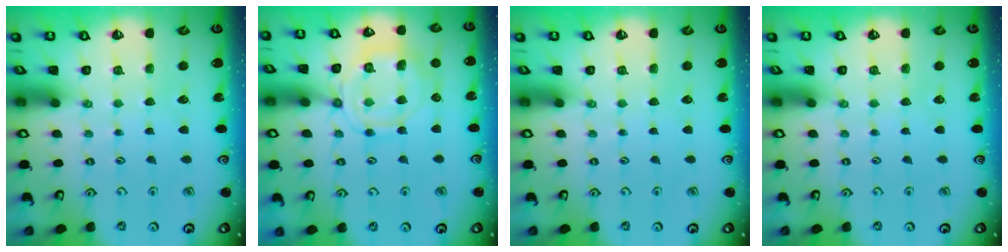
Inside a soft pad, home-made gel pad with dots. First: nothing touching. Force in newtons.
{"total": 12.8, "press": 12.7, "slide": 1.2}
{"total": 0.0}
{"total": 0.0}